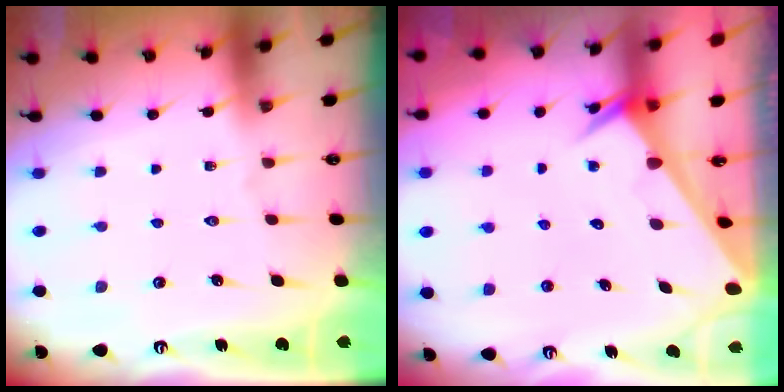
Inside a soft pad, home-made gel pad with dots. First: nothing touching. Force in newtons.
{"total": 2.5, "press": 2.5, "slide": 0.1}